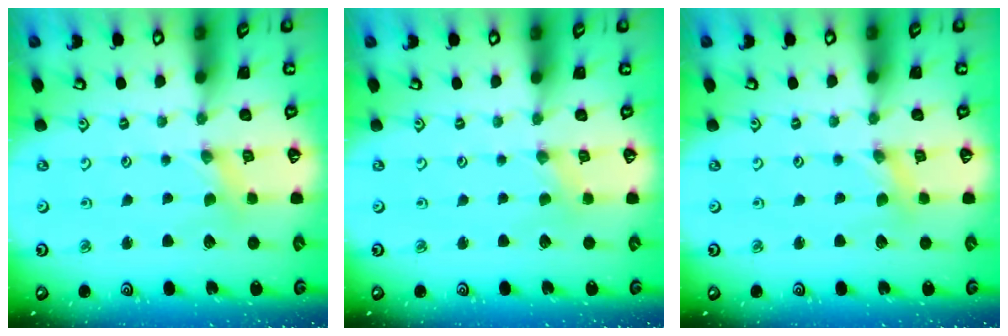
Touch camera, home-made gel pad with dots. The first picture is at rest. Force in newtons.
{"total": 0.0}
{"total": 1.3, "press": 1.3, "slide": 0.3}